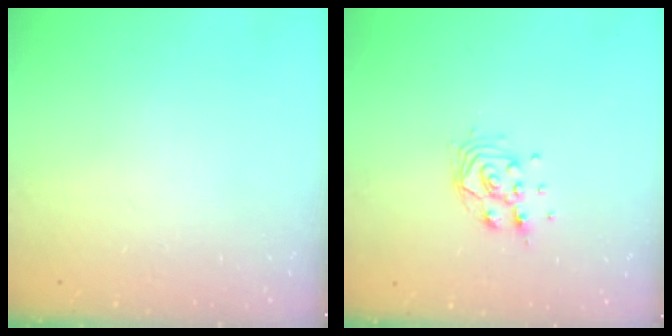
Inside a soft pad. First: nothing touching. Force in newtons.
{"total": 9.4, "press": 9.2, "slide": 1.9}